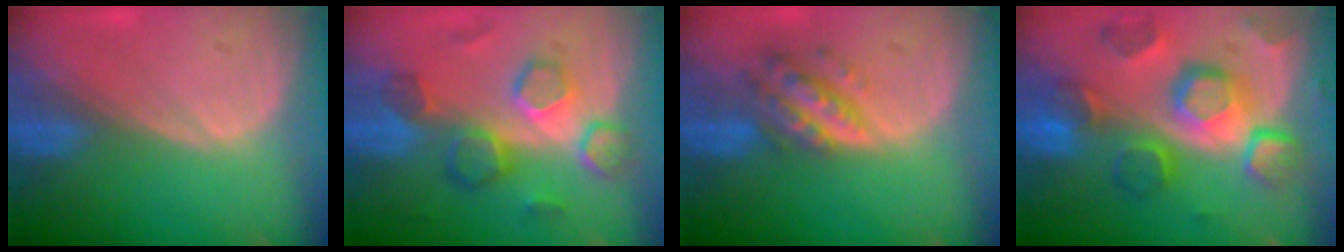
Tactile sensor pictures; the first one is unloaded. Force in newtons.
{"total": 8.6, "press": 8.3, "slide": 2.2}
{"total": 6.3, "press": 5.6, "slide": 2.8}
{"total": 12.3, "press": 10.7, "slide": 6.0}